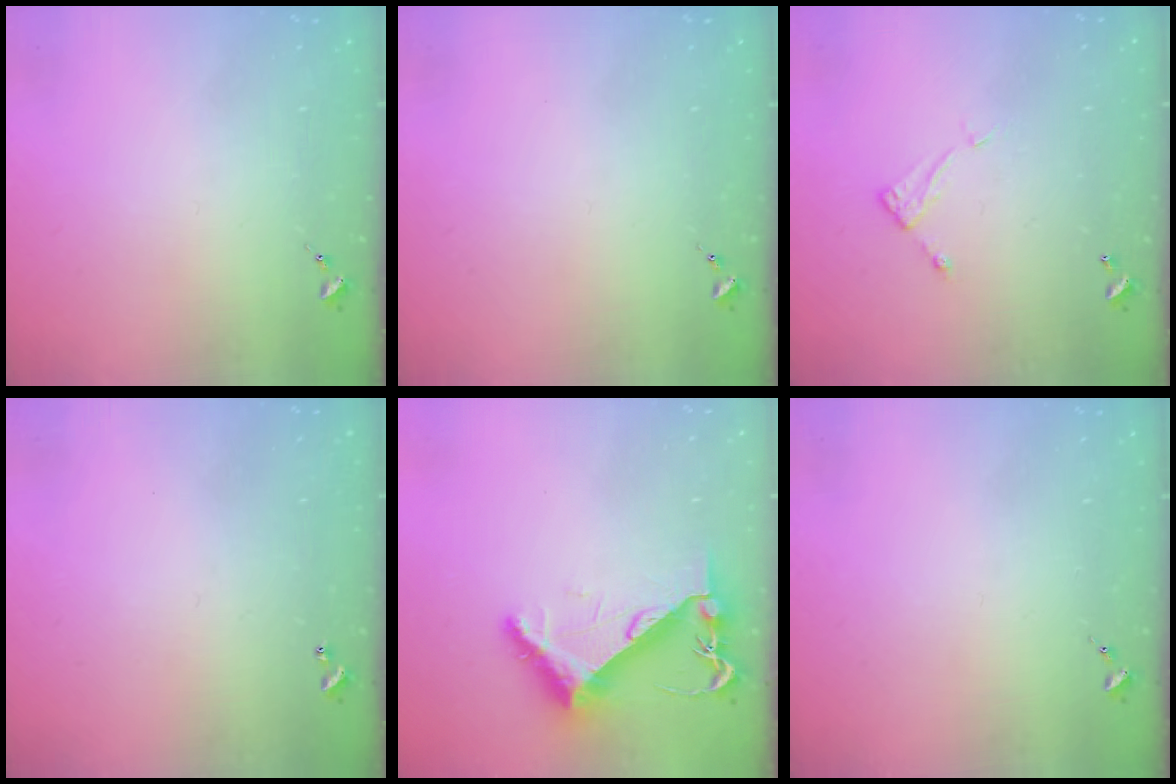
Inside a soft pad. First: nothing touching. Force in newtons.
{"total": 0.0}
{"total": 5.0, "press": 5.0, "slide": 0.2}
{"total": 1.0, "press": 1.0, "slide": 0.2}
{"total": 8.3, "press": 8.2, "slide": 1.0}
{"total": 0.0}